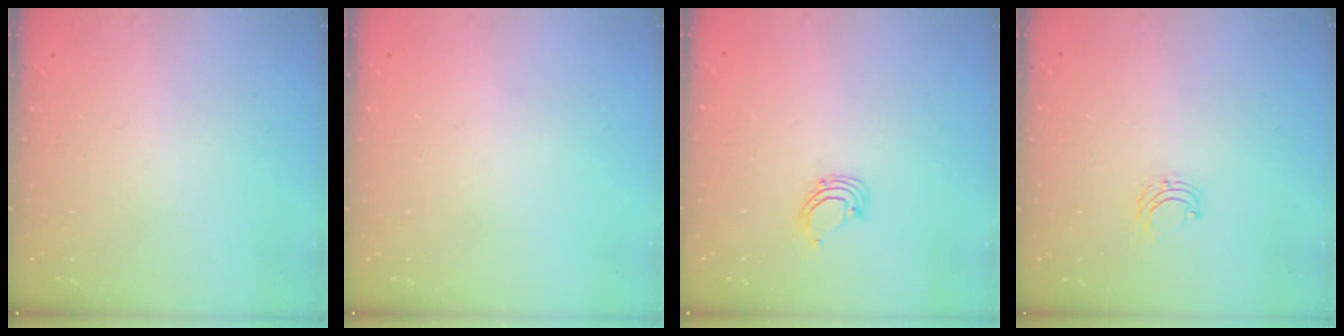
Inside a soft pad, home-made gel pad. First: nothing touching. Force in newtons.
{"total": 0.0}
{"total": 2.9, "press": 2.9, "slide": 0.3}
{"total": 4.3, "press": 4.3, "slide": 0.3}